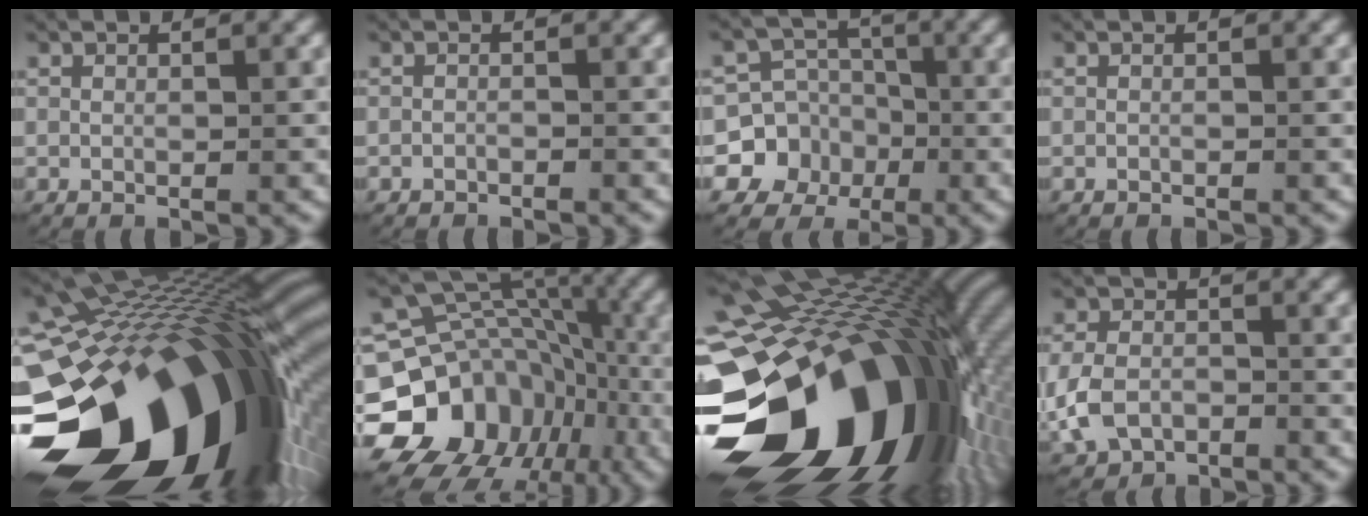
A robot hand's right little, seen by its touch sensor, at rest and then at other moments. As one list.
[{"total": 0.7, "force": [-0.6, 0.3, 0.0], "torque": [-0.001, -0.002, -0.011]}, {"total": 13.0, "force": [-3.2, 11.8, 4.3], "torque": [-0.102, -0.049, -0.055]}, {"total": 0.0}, {"total": 36.4, "force": [-9.5, 21.5, 27.7], "torque": [-0.391, -0.051, -0.122]}, {"total": 19.1, "force": [-3.2, 15.8, 10.3], "torque": [-0.183, -0.049, -0.045]}, {"total": 32.5, "force": [-6.0, 20.1, 24.8], "torque": [-0.366, -0.041, -0.079]}, {"total": 4.4, "force": [-1.8, 3.7, 1.7], "torque": [-0.055, -0.012, -0.029]}]